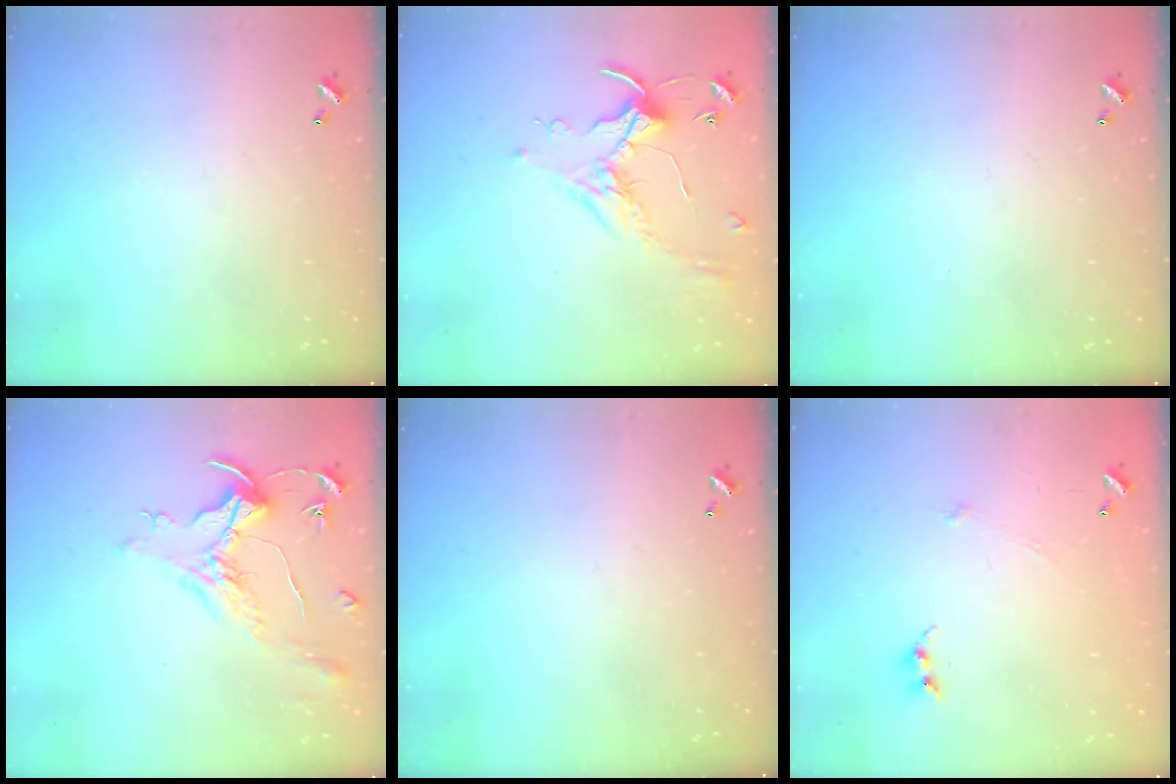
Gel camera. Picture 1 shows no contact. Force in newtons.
{"total": 0.7, "press": 0.6, "slide": 0.4}
{"total": 0.0}
{"total": 1.5, "press": 1.3, "slide": 0.7}
{"total": 0.0}
{"total": 4.1, "press": 4.1, "slide": 0.2}